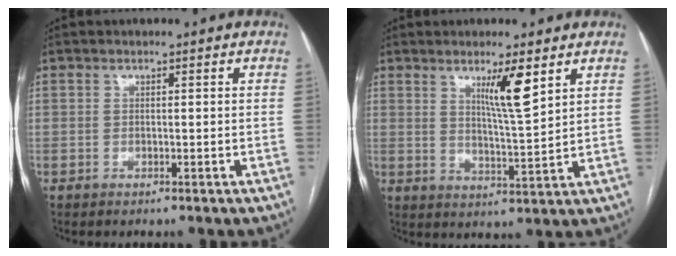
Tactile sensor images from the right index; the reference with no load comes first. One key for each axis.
{"total": 6.6, "fx": 3.6, "fy": -0.1, "fz": 5.6, "tx": -0.095, "ty": -0.015, "tz": 0.063}